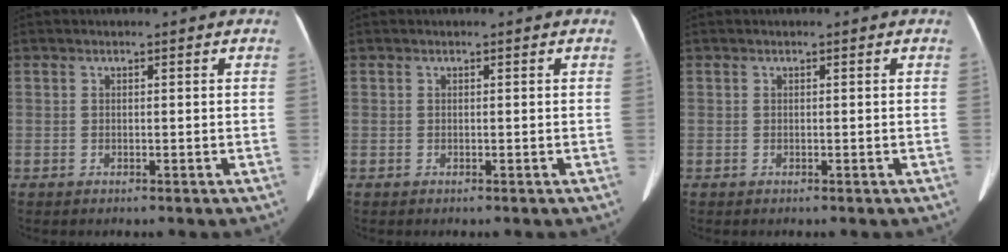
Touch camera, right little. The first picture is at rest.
{"total": 0.0}
{"total": 0.0}